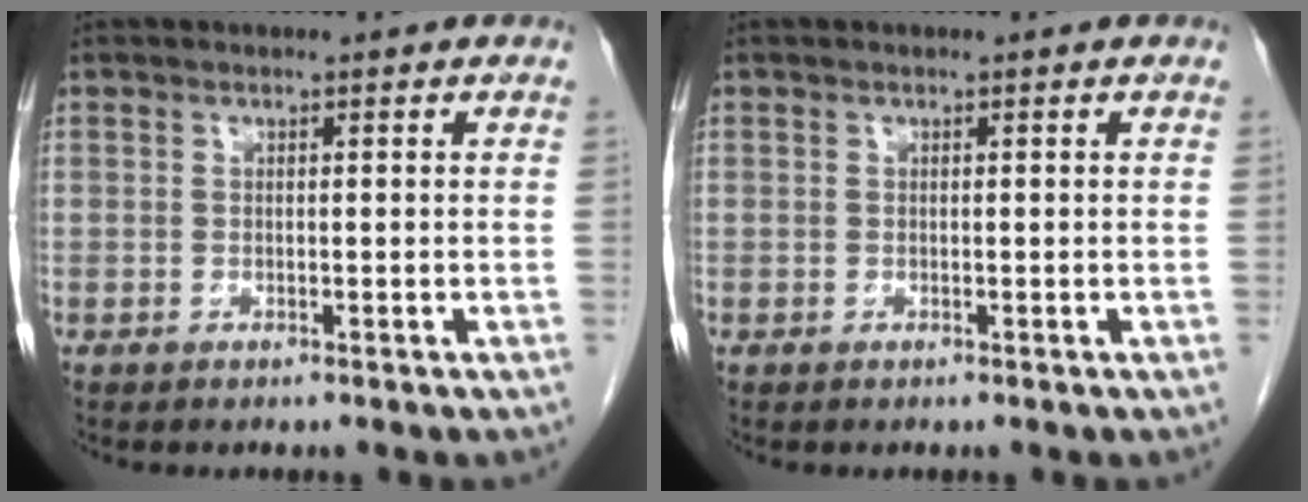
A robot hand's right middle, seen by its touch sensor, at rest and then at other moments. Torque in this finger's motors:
{"motor_torque": [0.00, 0.00, 0.00, 0.00]}